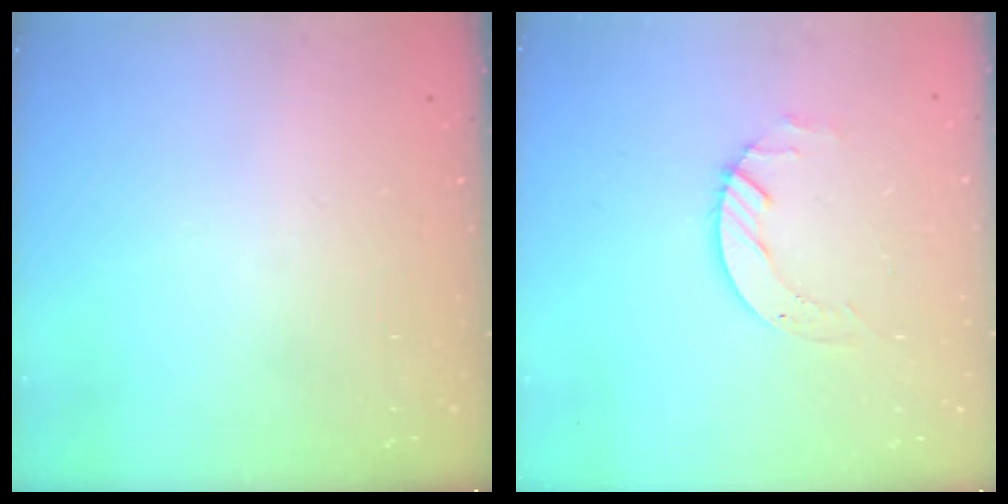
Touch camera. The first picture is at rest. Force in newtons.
{"total": 4.5, "press": 4.5, "slide": 0.4}